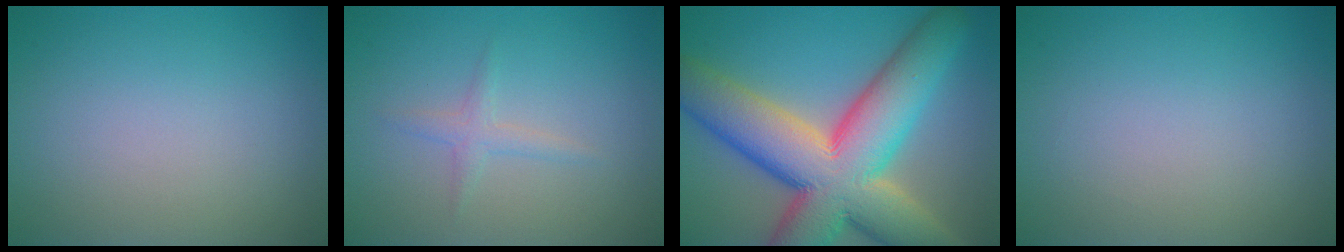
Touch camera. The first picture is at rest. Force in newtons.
{"total": 1.3, "press": 1.3, "slide": 0.0}
{"total": 15.3, "press": 15.3, "slide": 1.1}
{"total": 0.0}